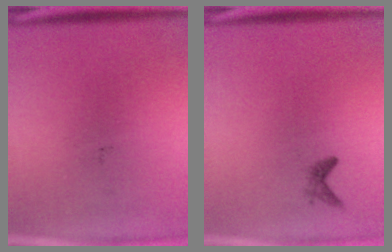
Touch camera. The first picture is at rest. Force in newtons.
{"total": 0.9}